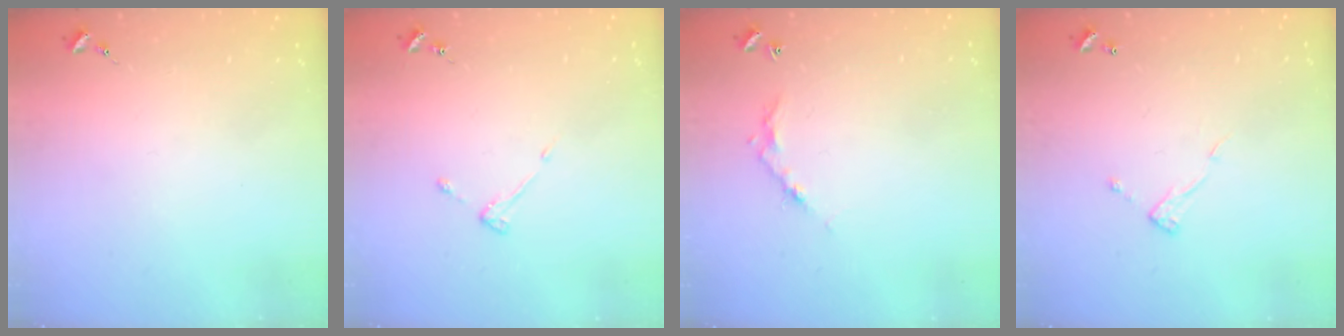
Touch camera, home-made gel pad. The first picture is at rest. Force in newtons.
{"total": 3.0, "press": 3.0, "slide": 0.4}
{"total": 5.2, "press": 5.2, "slide": 0.3}
{"total": 7.0, "press": 7.0, "slide": 0.4}